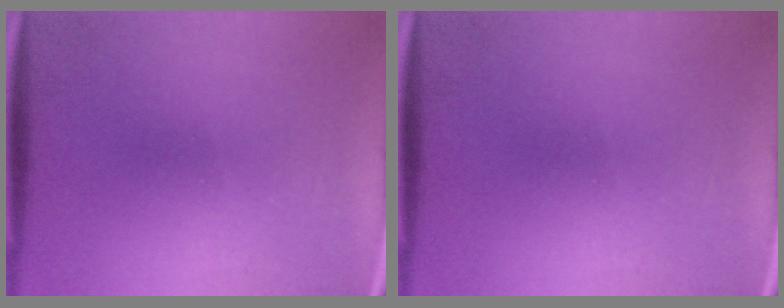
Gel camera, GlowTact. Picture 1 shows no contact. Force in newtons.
{"total": 0.0}